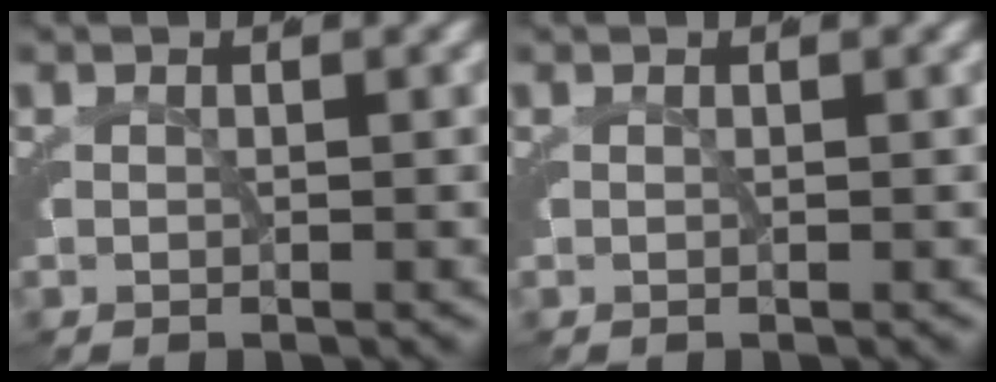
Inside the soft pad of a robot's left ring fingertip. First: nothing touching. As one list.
[{"total": 0.0}]